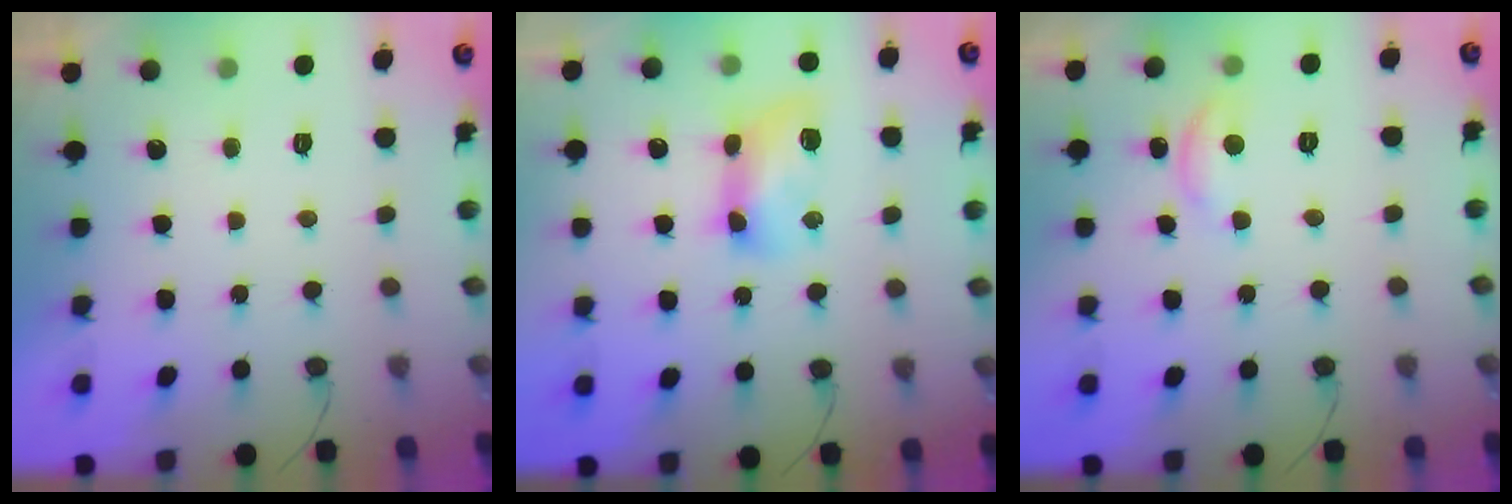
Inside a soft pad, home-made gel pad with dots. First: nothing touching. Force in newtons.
{"total": 10.4, "press": 10.4, "slide": 0.2}
{"total": 4.9, "press": 4.8, "slide": 0.4}